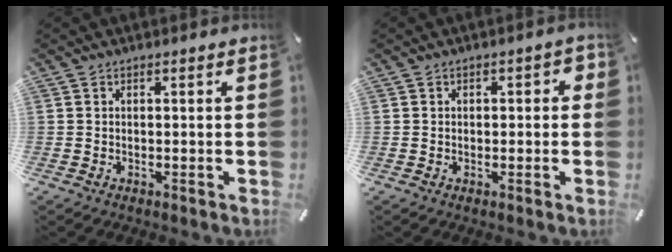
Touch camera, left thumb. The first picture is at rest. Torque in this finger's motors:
{"motor_torque": [-0.16, -0.31, -0.01, 0.05, 0.02]}